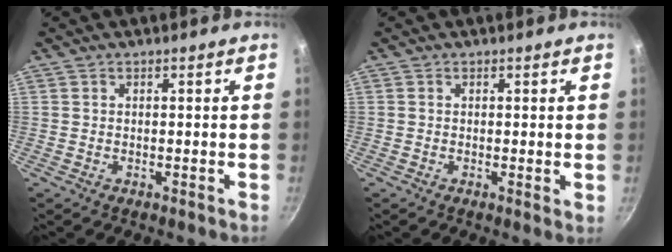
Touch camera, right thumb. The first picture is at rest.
{"total": 0.8, "force": [0.2, 0.1, 0.7], "torque": [-0.011, -0.006, 0.001]}